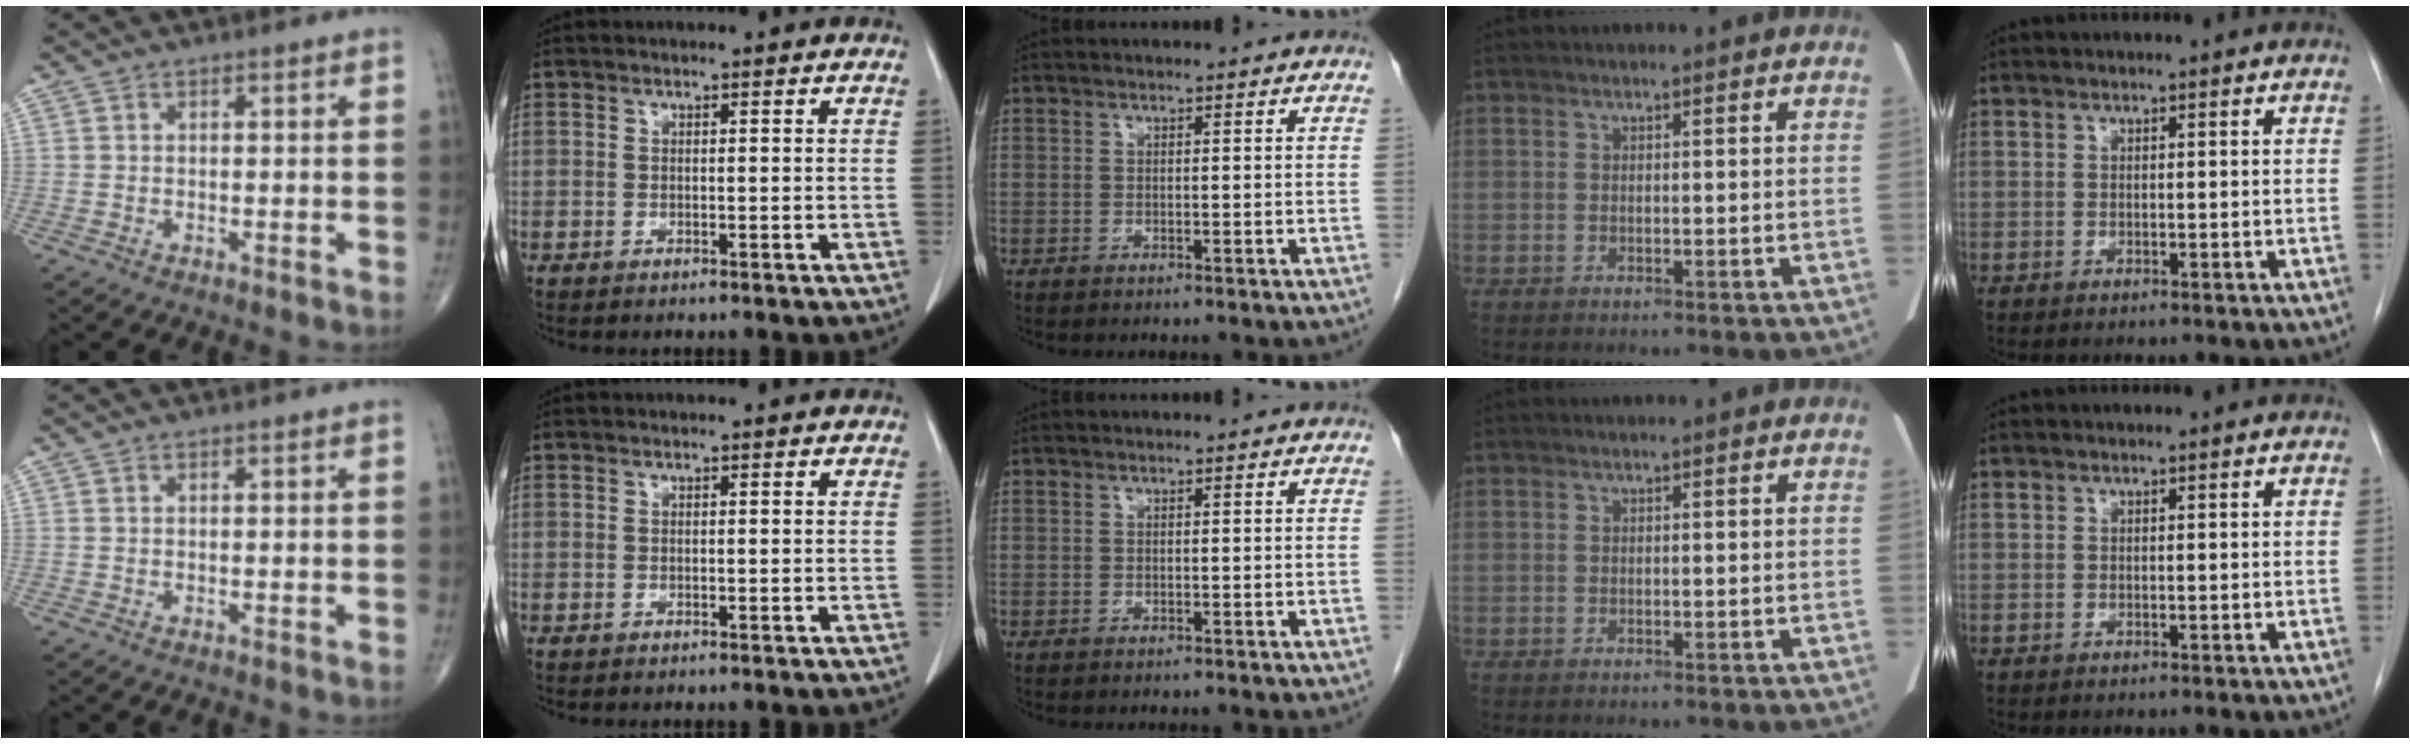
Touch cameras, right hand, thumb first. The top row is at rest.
{}